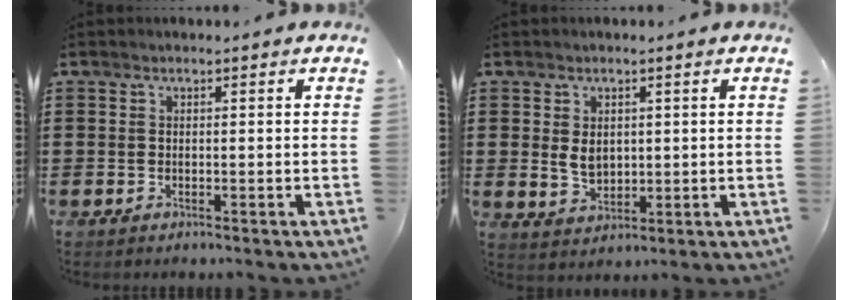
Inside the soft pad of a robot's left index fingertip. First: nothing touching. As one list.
[{"total": 3.7, "force": [0.7, 2.7, 2.5], "torque": [-0.046, 0.004, 0.010]}]